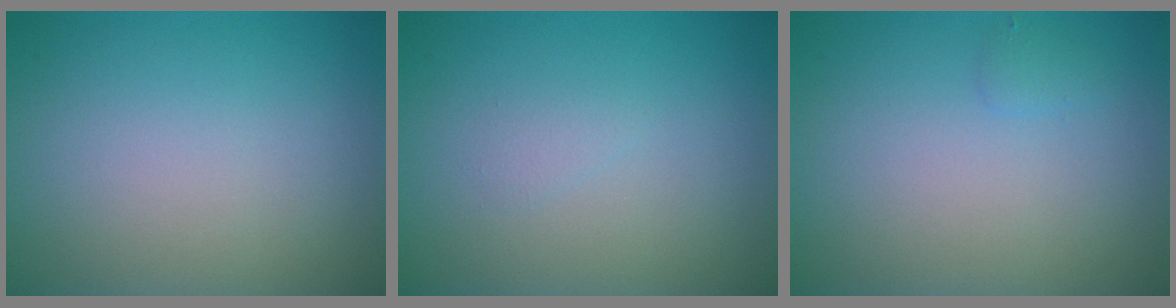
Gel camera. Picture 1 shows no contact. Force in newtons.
{"total": 0.6, "press": 0.6, "slide": 0.1}
{"total": 0.7, "press": 0.7, "slide": 0.1}